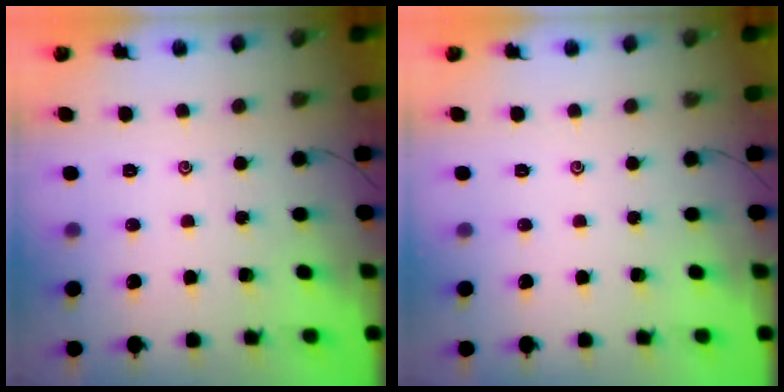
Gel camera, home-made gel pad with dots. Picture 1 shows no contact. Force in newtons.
{"total": 0.0}